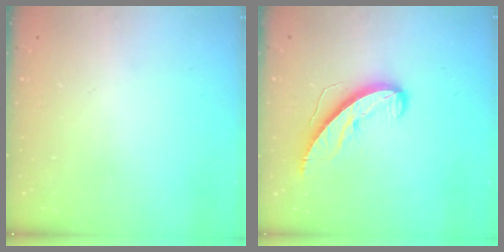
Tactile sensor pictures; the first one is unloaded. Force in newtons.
{"total": 8.9, "press": 8.8, "slide": 0.9}